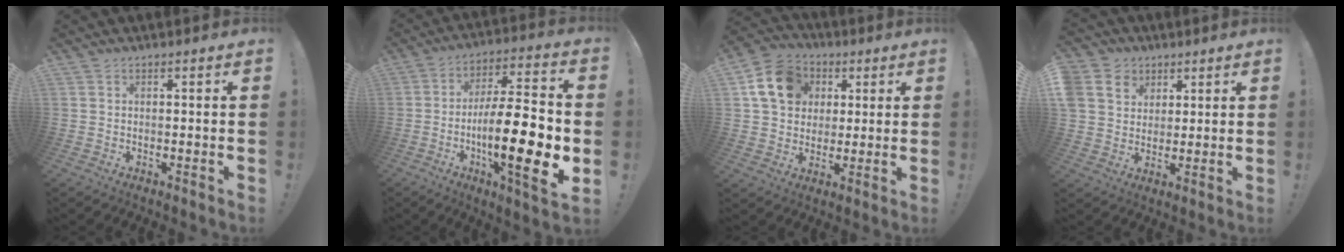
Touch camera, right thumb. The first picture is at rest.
{"total": 23.1, "force": [-5.5, 5.8, 21.7], "torque": [-0.370, 0.020, -0.088]}
{"total": 14.5, "force": [4.9, 11.7, 7.0], "torque": [-0.097, -0.009, 0.100]}
{"total": 8.7, "force": [3.7, 7.5, 2.6], "torque": [-0.049, -0.022, 0.074]}